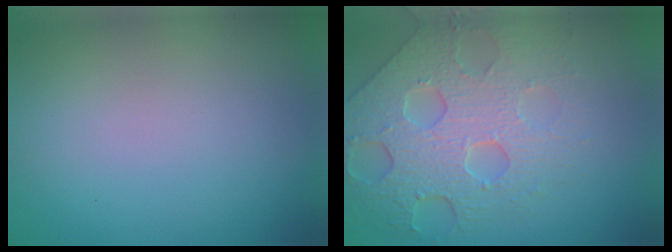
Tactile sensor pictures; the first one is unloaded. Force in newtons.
{"total": 6.8, "press": 5.4, "slide": 4.2}